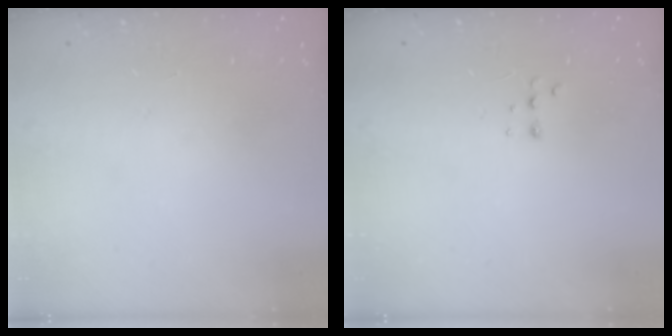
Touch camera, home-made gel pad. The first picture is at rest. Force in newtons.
{"total": 3.8, "press": 3.7, "slide": 0.8}